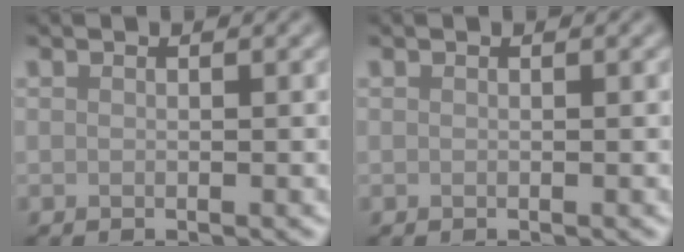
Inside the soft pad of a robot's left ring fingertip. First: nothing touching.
{"total": 0.0}